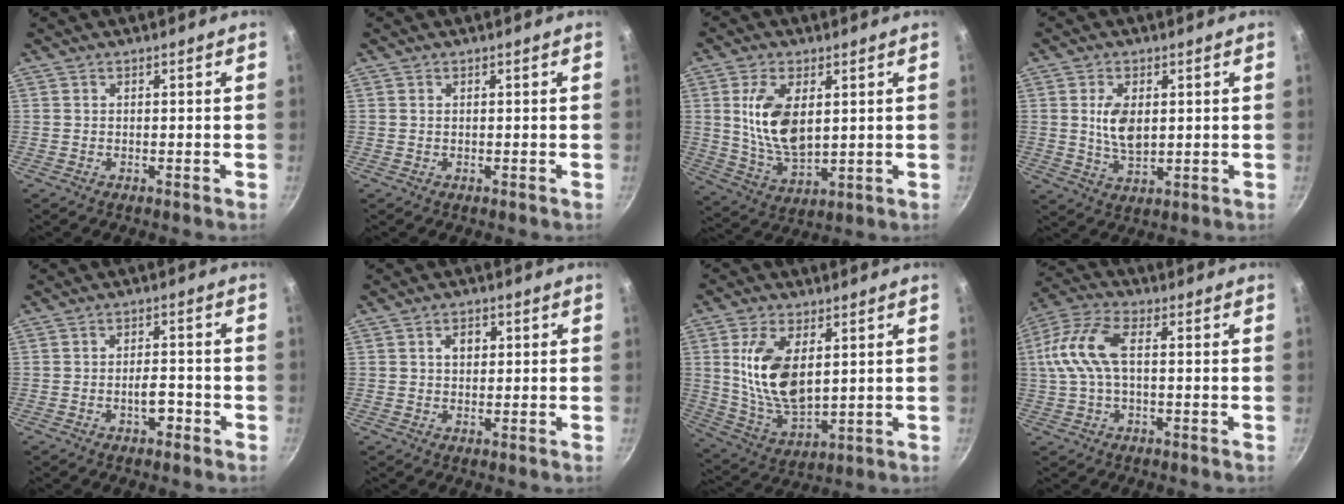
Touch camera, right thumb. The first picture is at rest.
{"total": 0.0}
{"total": 12.9, "force": [2.8, 6.7, 10.6], "torque": [-0.193, -0.021, 0.065]}
{"total": 6.8, "force": [1.1, 3.8, 5.5], "torque": [-0.094, -0.010, 0.026]}
{"total": 3.6, "force": [-1.6, 1.7, 2.6], "torque": [-0.032, 0.015, -0.027]}
{"total": 3.0, "force": [0.8, 2.1, 1.9], "torque": [-0.021, 0.003, 0.011]}
{"total": 14.0, "force": [3.2, 7.3, 11.5], "torque": [-0.210, -0.022, 0.074]}
{"total": 10.9, "force": [1.1, 5.2, 9.5], "torque": [-0.220, 0.031, 0.018]}